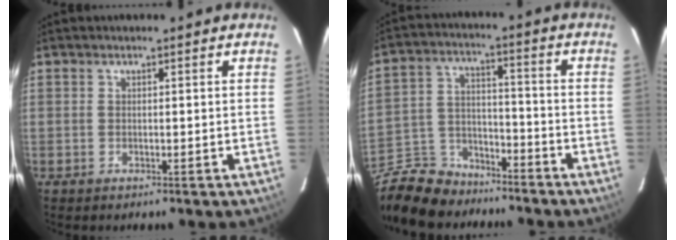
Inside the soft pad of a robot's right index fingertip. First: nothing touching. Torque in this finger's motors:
{"motor_torque": [0.88, -1.01, 0.14, 0.03]}